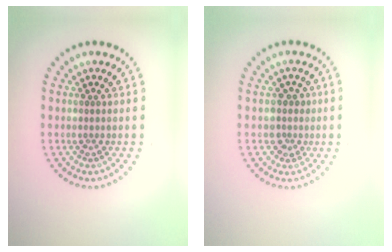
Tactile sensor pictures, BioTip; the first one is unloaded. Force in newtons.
{"total": 1.8, "press": 1.5, "slide": 1.1}